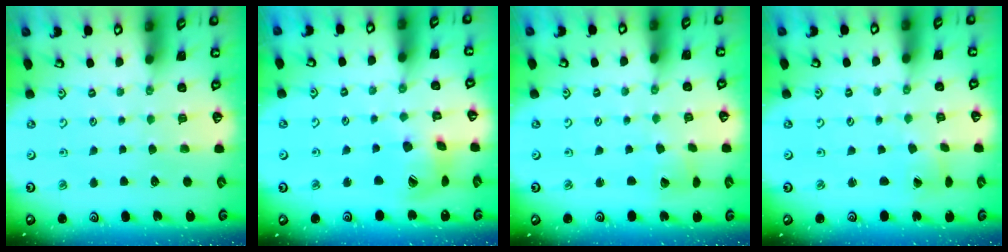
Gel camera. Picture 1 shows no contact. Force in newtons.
{"total": 13.2, "press": 13.1, "slide": 1.7}
{"total": 2.8, "press": 2.8, "slide": 0.3}
{"total": 1.5, "press": 1.5, "slide": 0.0}